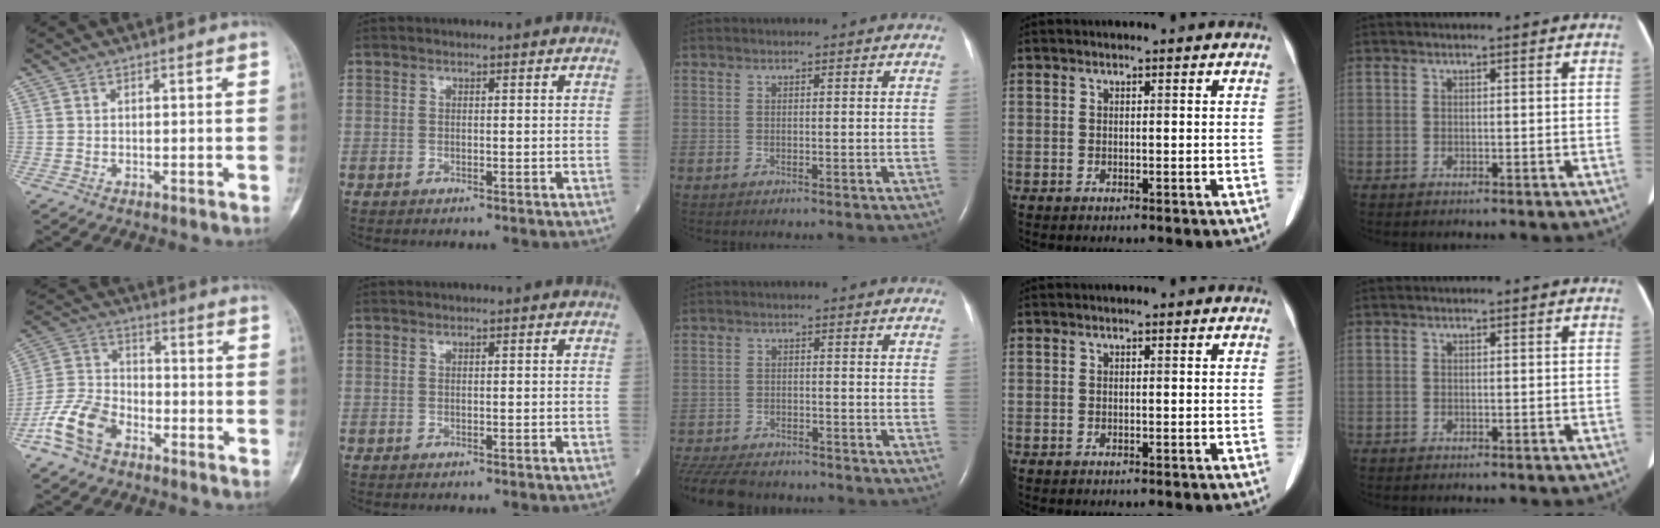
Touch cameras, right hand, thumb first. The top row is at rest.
{"thumb": {"total": 10.7, "force": [-6.2, 6.4, 6.0], "torque": [-0.125, 0.035, -0.130]}, "middle": {"total": 12.1, "force": [-10.5, 3.7, 4.8], "torque": [-0.110, -0.016, -0.158]}}